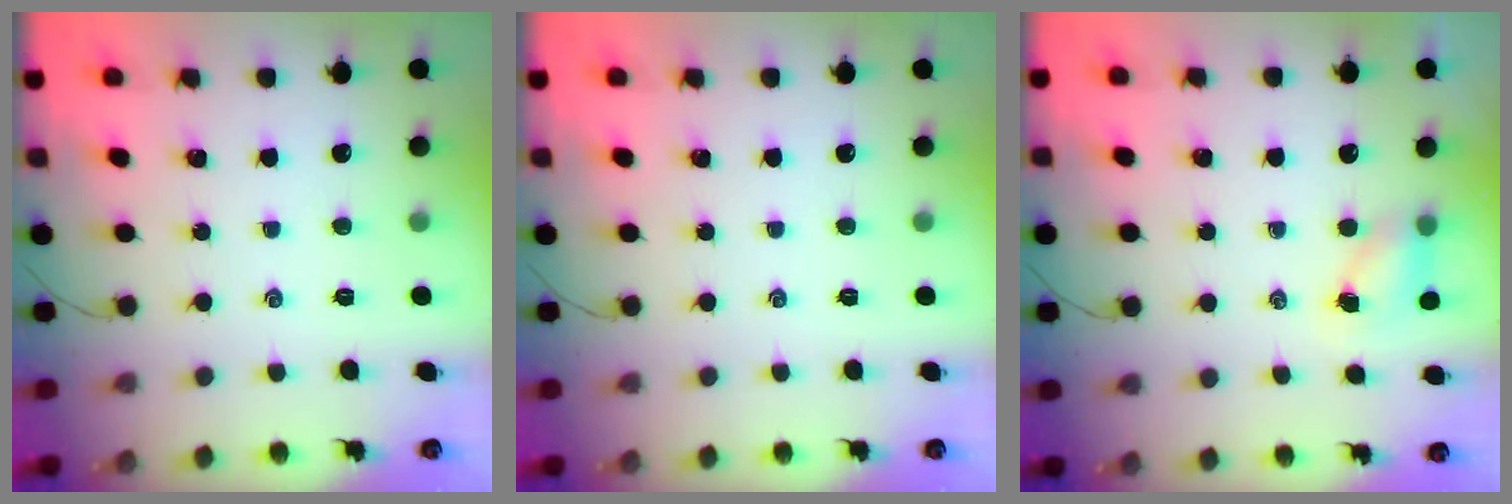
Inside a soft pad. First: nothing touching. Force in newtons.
{"total": 0.0}
{"total": 4.8, "press": 4.8, "slide": 0.7}